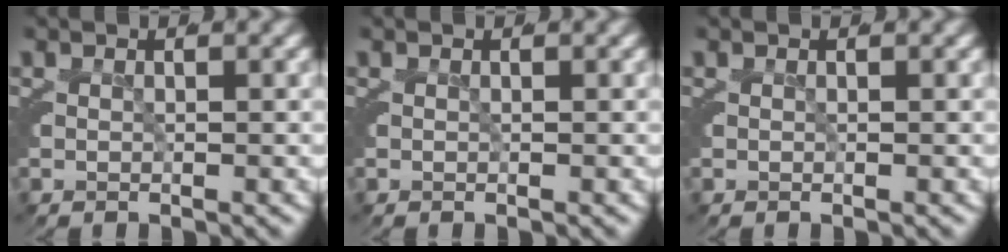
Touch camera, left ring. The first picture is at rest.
{"total": 0.0}
{"total": 0.0}